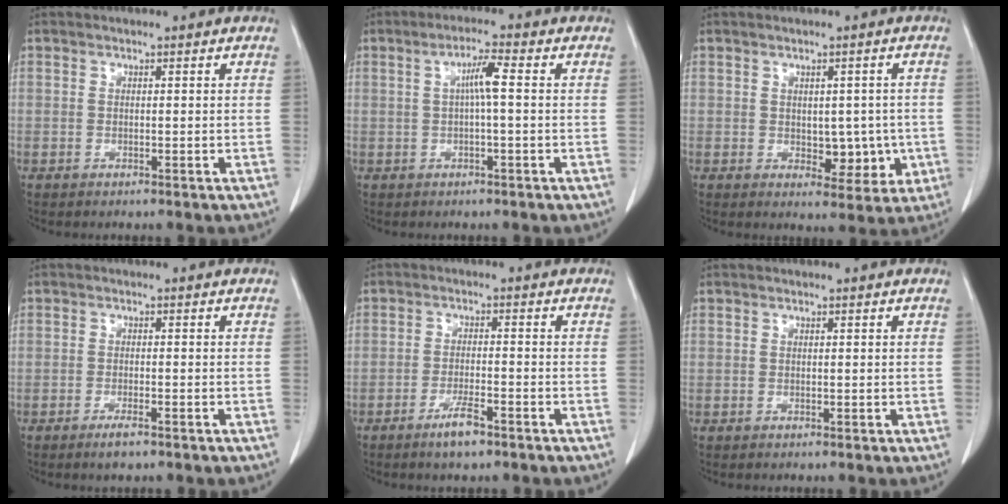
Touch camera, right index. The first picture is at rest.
{"total": 3.9, "force": [0.5, 0.2, 3.8], "torque": [-0.070, 0.012, 0.008]}
{"total": 5.8, "force": [-0.7, 3.5, 4.6], "torque": [-0.045, 0.005, 0.002]}
{"total": 2.7, "force": [-1.9, 0.5, 1.8], "torque": [-0.030, -0.001, -0.026]}
{"total": 4.3, "force": [-2.9, 0.6, 3.0], "torque": [-0.058, -0.002, -0.050]}
{"total": 0.0}